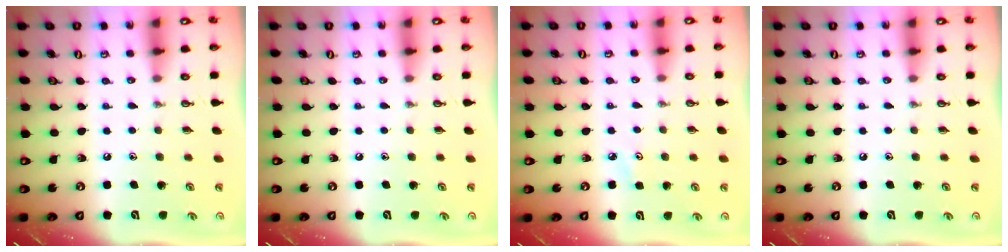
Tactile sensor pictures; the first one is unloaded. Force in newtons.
{"total": 0.0}
{"total": 2.9, "press": 2.9, "slide": 0.3}
{"total": 0.0}